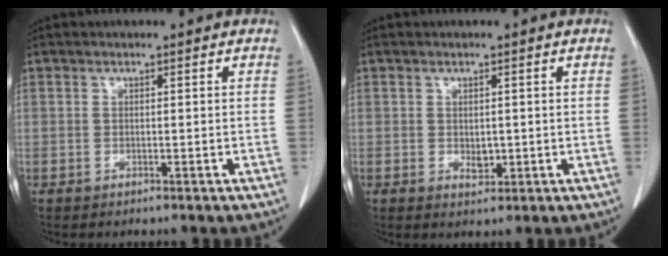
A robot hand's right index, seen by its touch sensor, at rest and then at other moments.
{"total": 2.1, "force": [-0.1, 1.3, 1.6], "torque": [-0.020, -0.001, 0.007]}